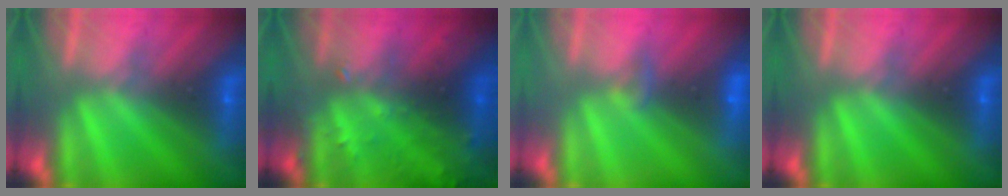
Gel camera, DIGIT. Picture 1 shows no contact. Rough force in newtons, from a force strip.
{"total": 6.5}
{"total": 1.4}
{"total": 0.0}